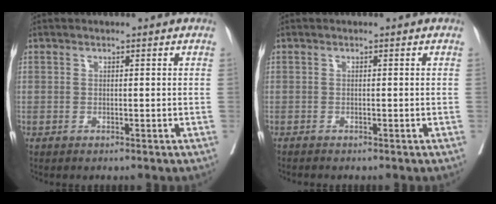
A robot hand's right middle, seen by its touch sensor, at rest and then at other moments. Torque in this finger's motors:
{"motor_torque": [-0.13, 0.14, 0.02, 0.00]}